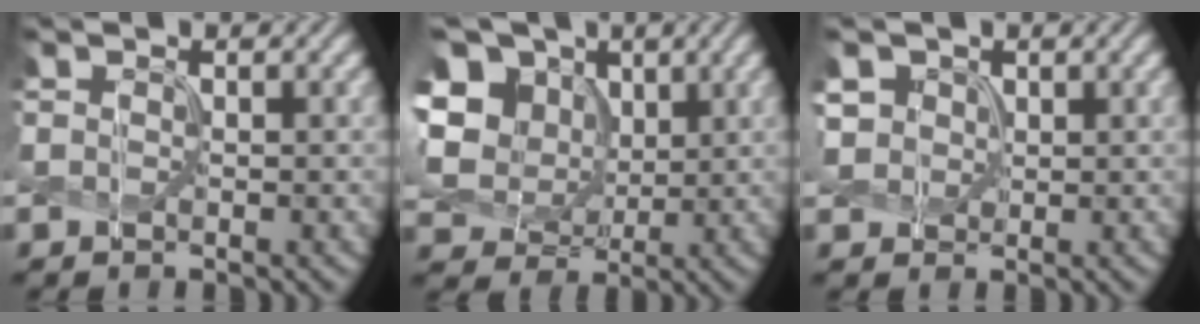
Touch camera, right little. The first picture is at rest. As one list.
[{"total": 12.1, "force": [3.6, 9.7, 6.3], "torque": [-0.161, 0.024, 0.066]}, {"total": 2.3, "force": [0.8, 2.0, 0.8], "torque": [-0.027, -0.001, 0.017]}]